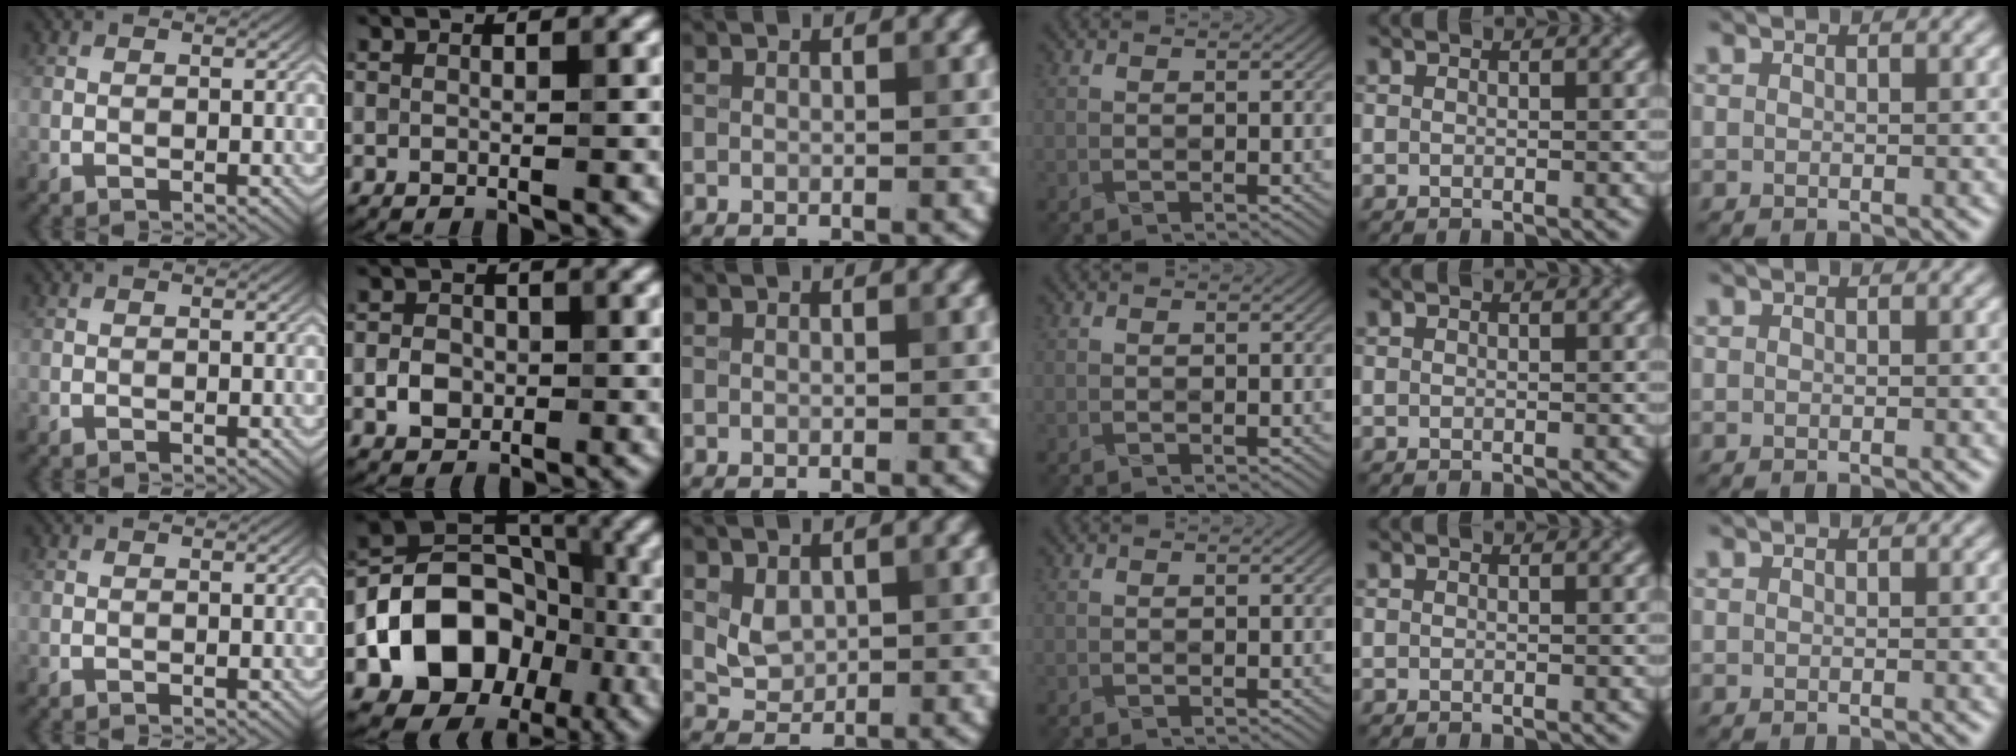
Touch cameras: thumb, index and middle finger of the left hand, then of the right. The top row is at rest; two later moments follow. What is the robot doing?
{"motion": "fold", "object": "envelope"}